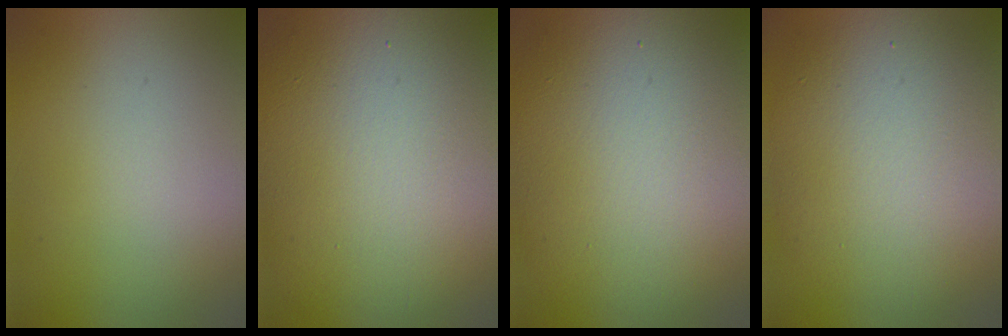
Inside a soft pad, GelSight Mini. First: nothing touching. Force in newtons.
{"total": 16.9, "press": 16.9, "slide": 1.0}
{"total": 13.5, "press": 13.5, "slide": 0.8}
{"total": 9.1, "press": 9.1, "slide": 0.7}